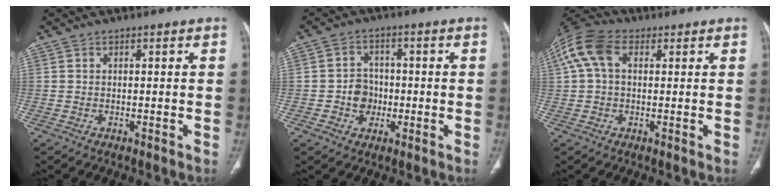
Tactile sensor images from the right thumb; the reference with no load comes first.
{"total": 5.4, "force": [-1.1, 4.8, 2.2], "torque": [-0.006, 0.013, -0.023]}
{"total": 10.3, "force": [2.7, 6.7, 7.3], "torque": [-0.162, 0.035, 0.046]}